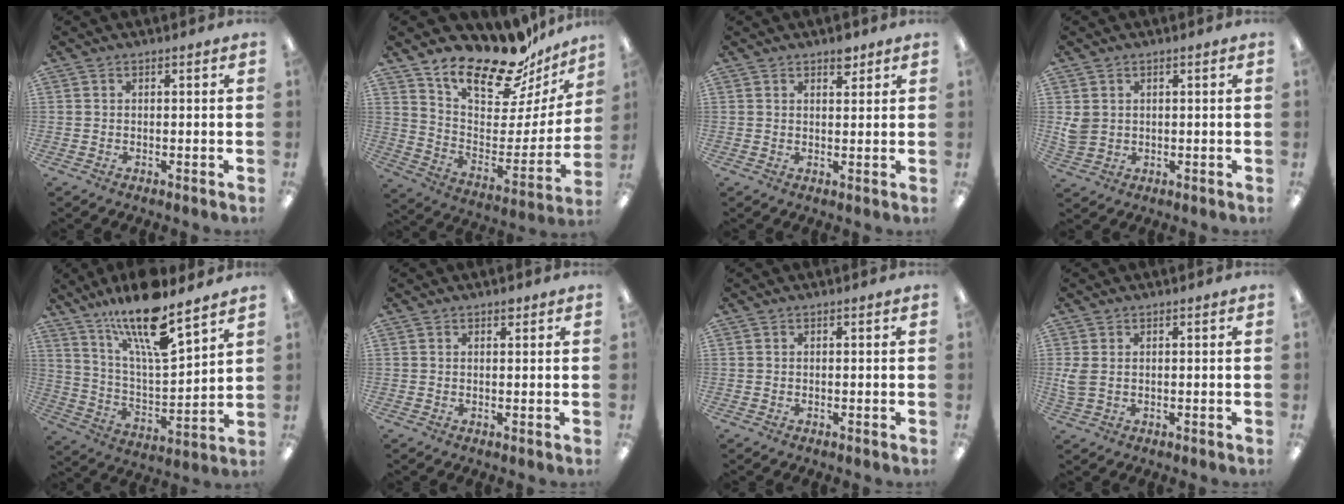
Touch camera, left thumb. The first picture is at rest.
{"total": 20.2, "force": [17.2, 6.7, 8.2], "torque": [-0.124, -0.142, 0.293]}
{"total": 3.4, "force": [2.6, 1.7, 1.4], "torque": [0.001, -0.014, 0.041]}
{"total": 3.5, "force": [1.0, 3.1, 1.3], "torque": [-0.019, 0.001, 0.020]}
{"total": 18.1, "force": [13.8, 4.1, 10.9], "torque": [-0.196, -0.086, 0.231]}
{"total": 1.3, "force": [1.0, 0.6, 0.6], "torque": [0.004, -0.007, 0.015]}
{"total": 0.0}
{"total": 3.6, "force": [0.5, 2.3, 2.7], "torque": [-0.059, -0.004, 0.004]}